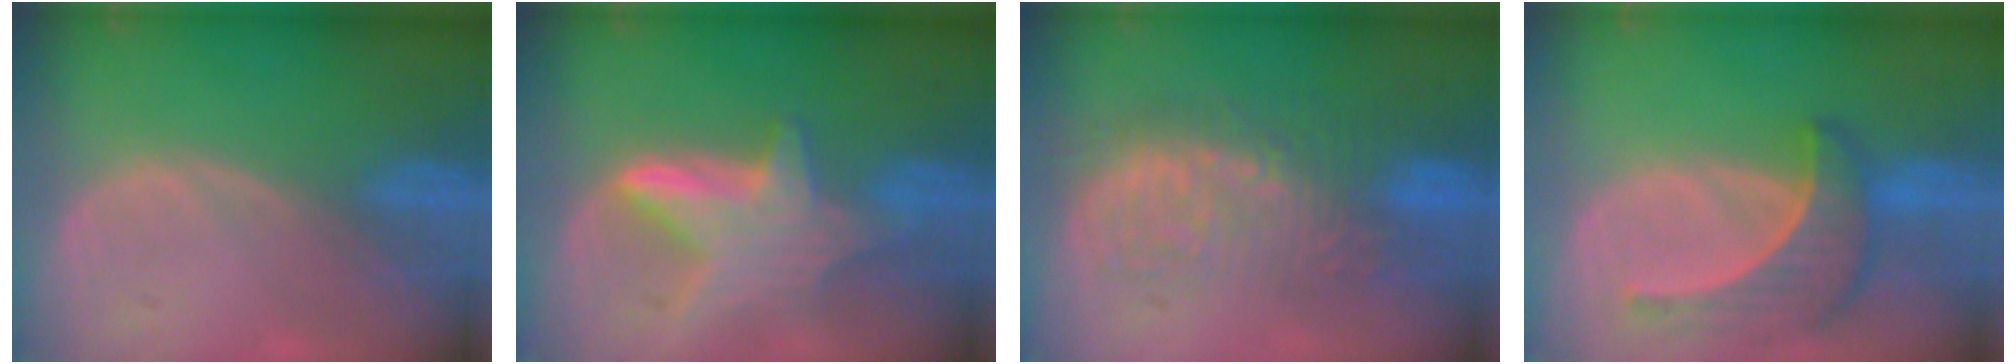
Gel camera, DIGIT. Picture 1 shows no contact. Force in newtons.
{"total": 7.1, "press": 7.1, "slide": 0.3}
{"total": 9.5, "press": 8.8, "slide": 3.5}
{"total": 7.1, "press": 7.0, "slide": 1.1}